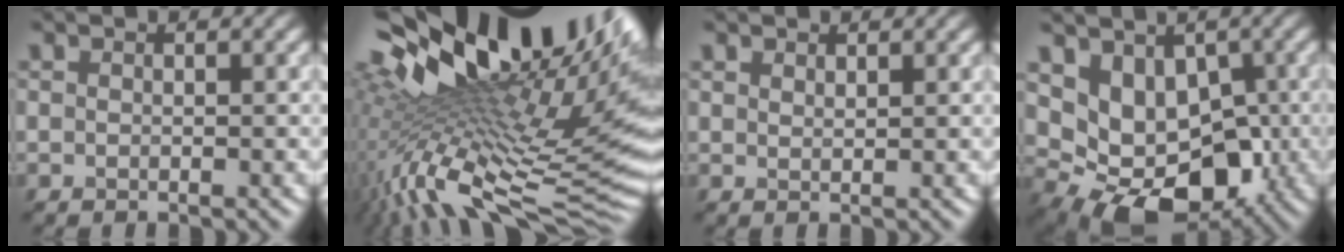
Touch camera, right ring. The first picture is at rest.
{"total": 18.6, "force": [3.3, 8.0, 16.5], "torque": [-0.268, -0.027, 0.072]}
{"total": 0.9, "force": [0.8, 0.2, 0.2], "torque": [-0.005, -0.001, 0.017]}
{"total": 8.0, "force": [0.3, 6.0, 5.3], "torque": [-0.071, -0.017, 0.012]}